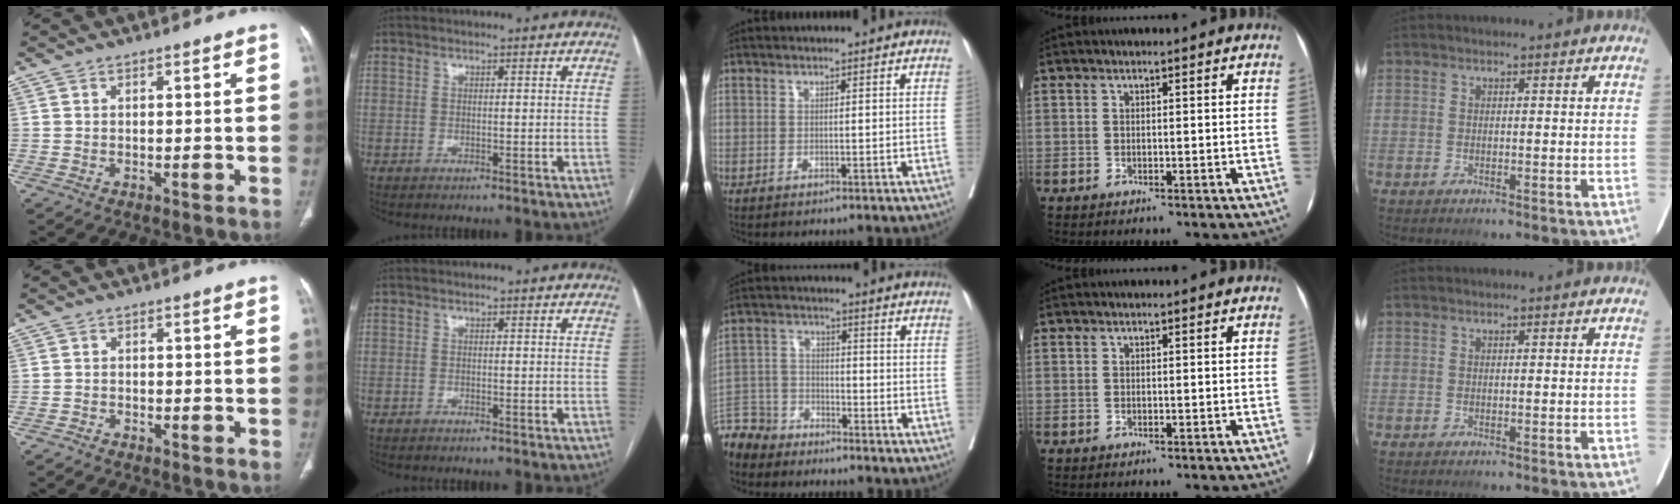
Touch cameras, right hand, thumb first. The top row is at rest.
{"thumb": {"total": 0.8, "force": [-0.8, 0.2, 0.0], "torque": [-0.002, 0.000, -0.020]}, "middle": {"total": 7.0, "force": [-6.4, 2.8, -0.4], "torque": [0.009, 0.005, -0.131]}}